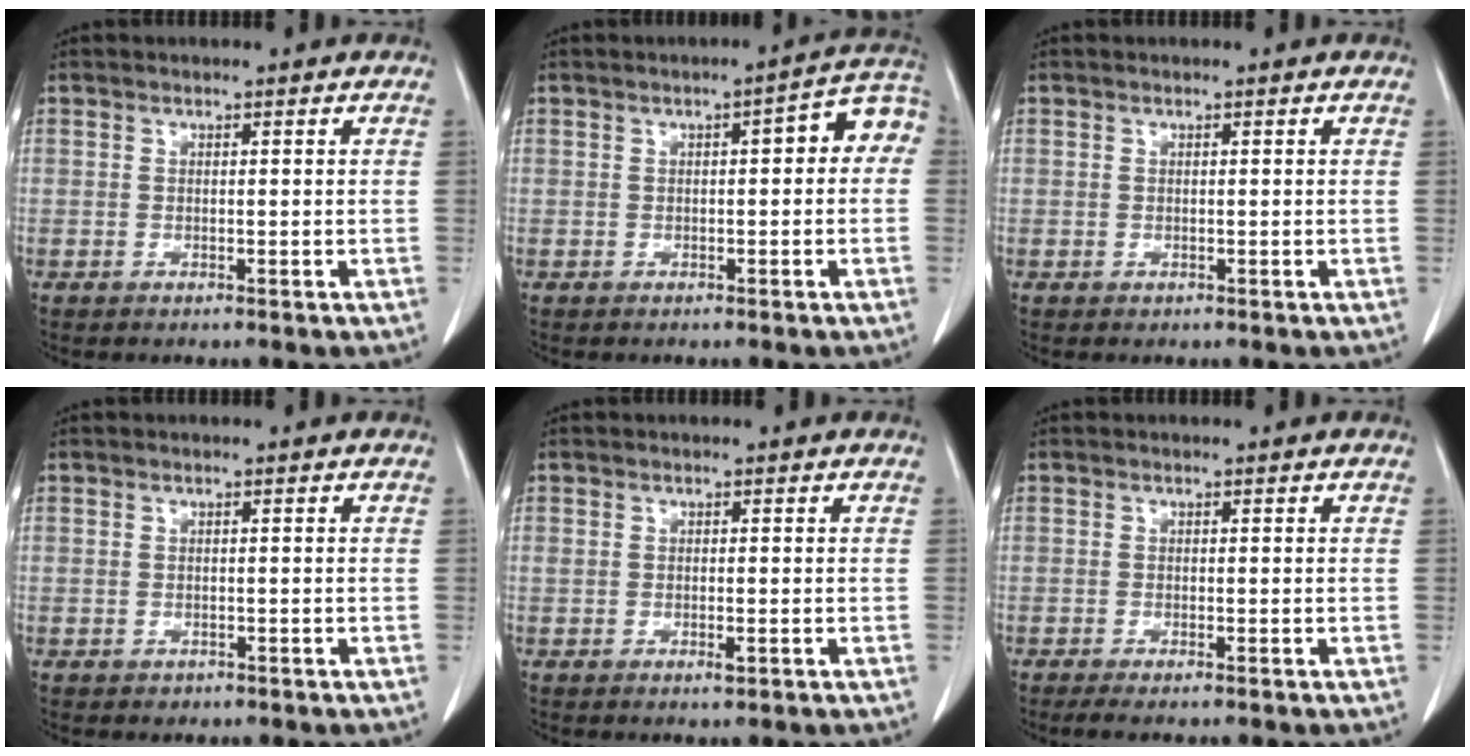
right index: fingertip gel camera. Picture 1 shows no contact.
{"total": 6.2, "force": [0.9, 1.8, 5.9], "torque": [-0.067, 0.031, 0.004]}
{"total": 0.0}
{"total": 0.8, "force": [-0.3, 0.7, 0.0], "torque": [-0.004, 0.003, -0.003]}
{"total": 1.4, "force": [-0.2, 0.5, 1.2], "torque": [-0.022, -0.003, 0.000]}
{"total": 1.4, "force": [-1.0, 0.0, 1.0], "torque": [-0.020, -0.005, -0.020]}